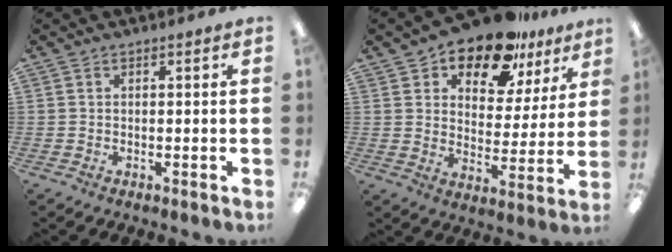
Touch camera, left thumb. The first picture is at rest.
{"total": 15.0, "force": [11.9, 6.6, 6.3], "torque": [-0.100, -0.080, 0.210]}